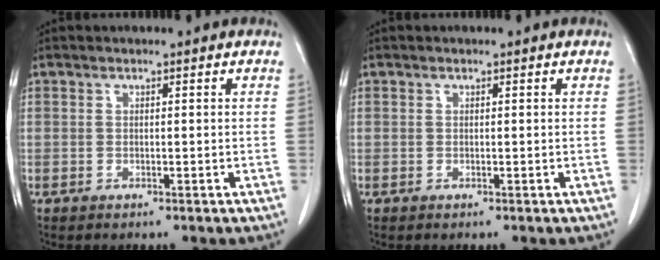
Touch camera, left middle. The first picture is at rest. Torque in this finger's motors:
{"motor_torque": [0.27, -0.15, -0.05, 0.00]}